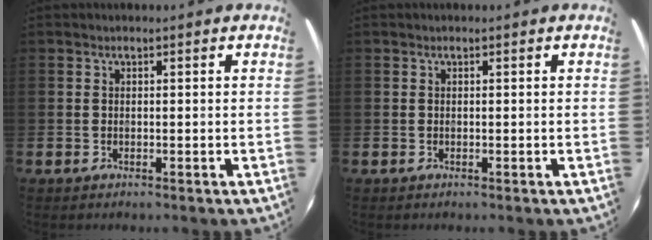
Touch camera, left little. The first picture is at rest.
{"total": 0.0}